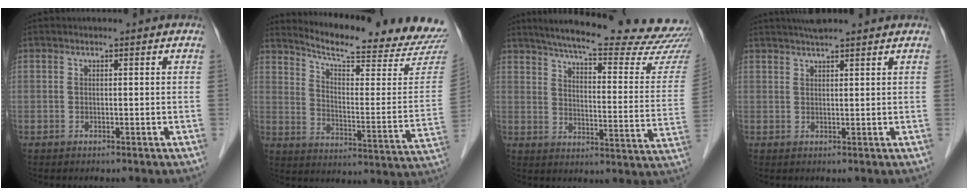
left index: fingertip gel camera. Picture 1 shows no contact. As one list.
[{"total": 22.4, "force": [21.5, 0.7, 6.4], "torque": [-0.102, -0.105, 0.269]}, {"total": 28.3, "force": [25.5, 2.0, 12.1], "torque": [-0.175, -0.092, 0.310]}, {"total": 5.9, "force": [5.1, 0.2, 2.8], "torque": [-0.044, 0.032, 0.077]}]